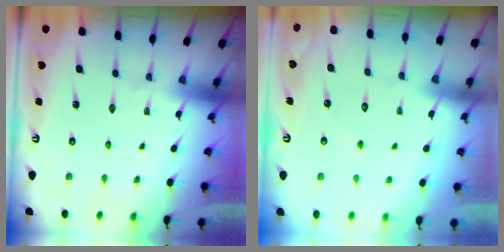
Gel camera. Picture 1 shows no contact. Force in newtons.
{"total": 2.4, "press": 2.4, "slide": 0.3}